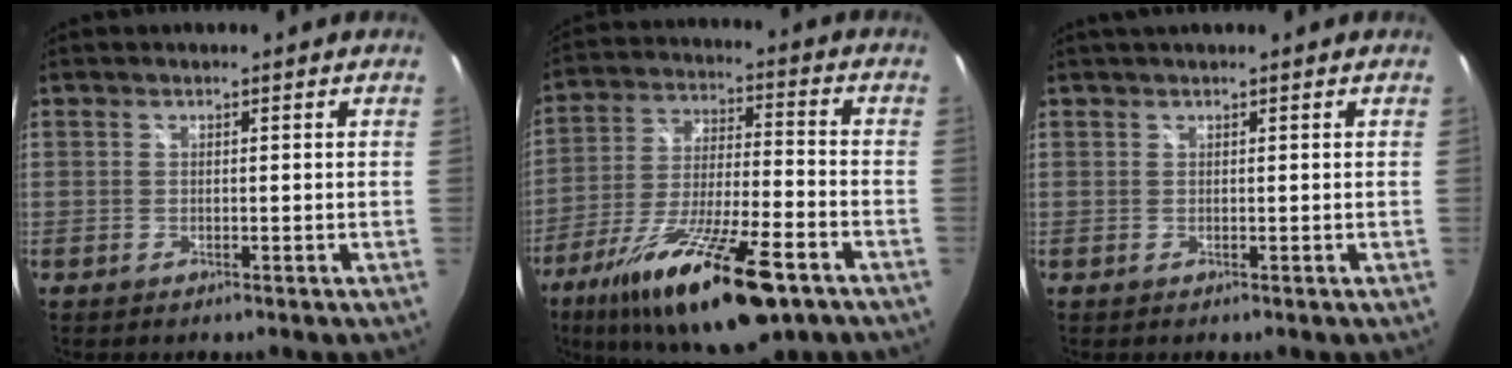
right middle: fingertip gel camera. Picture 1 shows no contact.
{"total": 22.5, "force": [-13.7, 5.4, 17.0], "torque": [-0.315, -0.048, -0.231]}
{"total": 2.0, "force": [1.6, -0.1, 1.2], "torque": [-0.025, 0.008, 0.021]}